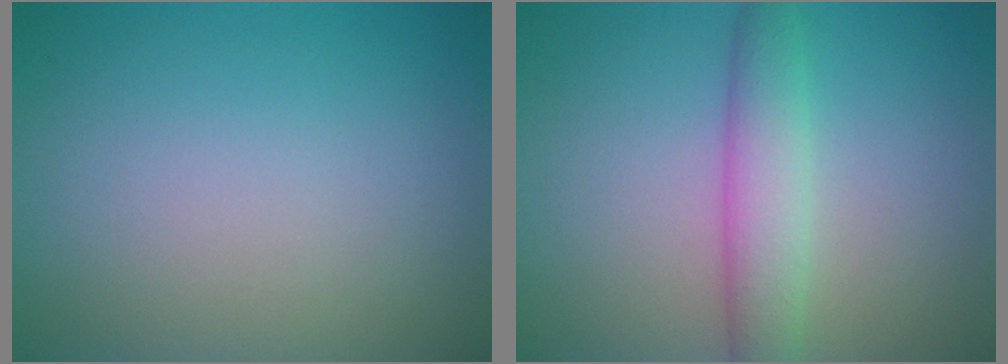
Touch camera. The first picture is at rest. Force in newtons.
{"total": 3.6, "press": 3.6, "slide": 0.1}